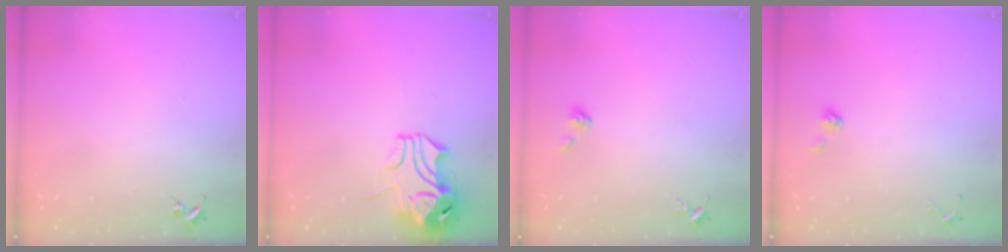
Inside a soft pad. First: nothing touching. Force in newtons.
{"total": 11.1, "press": 11.0, "slide": 1.9}
{"total": 4.0, "press": 3.5, "slide": 2.1}
{"total": 4.2, "press": 3.8, "slide": 1.7}